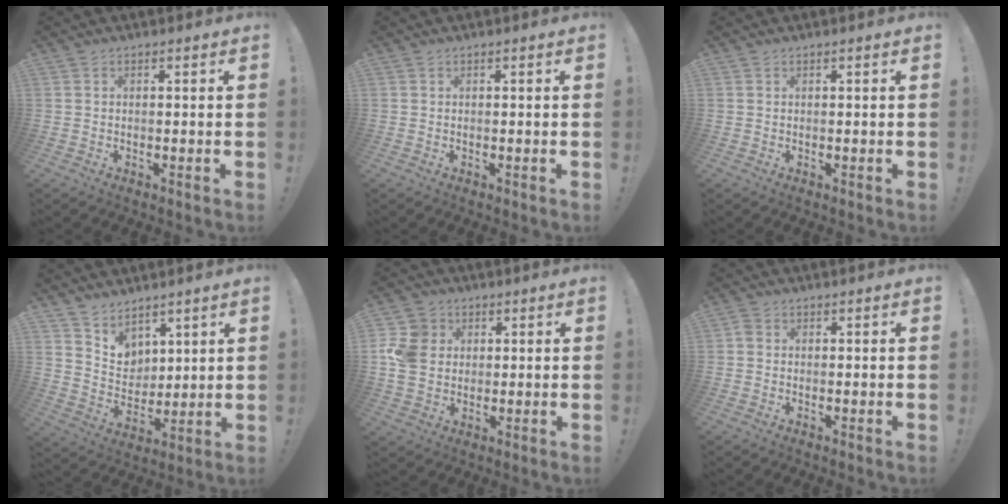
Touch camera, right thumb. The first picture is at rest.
{"total": 0.0}
{"total": 0.0}
{"total": 8.1, "force": [6.4, 4.8, 0.6], "torque": [-0.027, -0.059, 0.131]}
{"total": 10.6, "force": [1.0, 9.0, 5.4], "torque": [-0.112, 0.009, 0.021]}
{"total": 1.4, "force": [-0.2, 1.2, 0.6], "torque": [-0.013, 0.004, -0.002]}